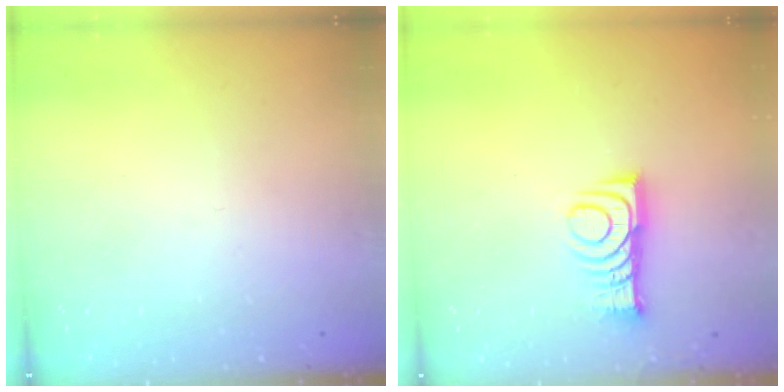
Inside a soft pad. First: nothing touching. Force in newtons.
{"total": 9.3, "press": 9.3, "slide": 0.2}